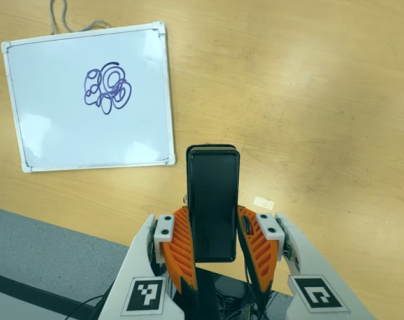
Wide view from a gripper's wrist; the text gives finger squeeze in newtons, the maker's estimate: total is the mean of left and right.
{"total": 4.7, "left": 3.2, "right": 6.1}